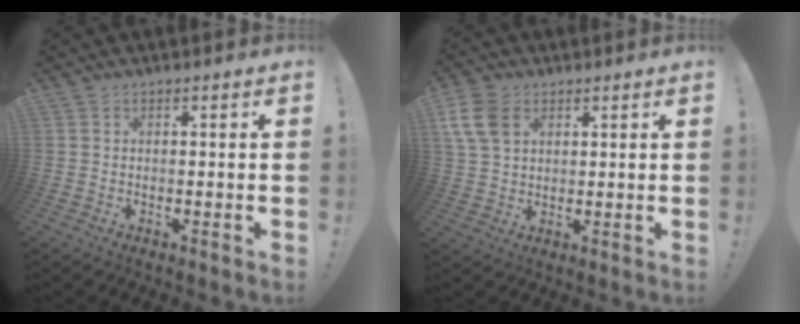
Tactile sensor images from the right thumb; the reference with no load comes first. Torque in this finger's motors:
{"motor_torque": [1.11, 0.87, 0.44, -0.22, -0.02]}